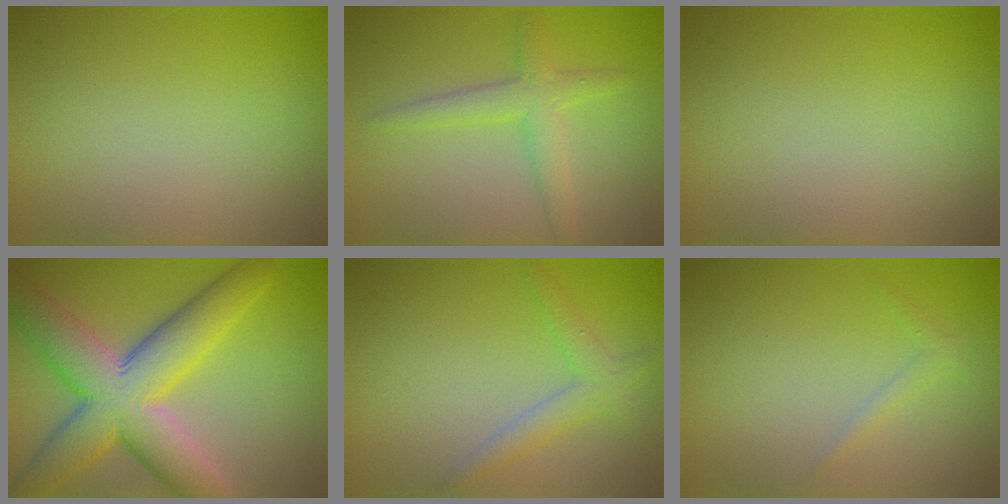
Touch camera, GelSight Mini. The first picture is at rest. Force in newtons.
{"total": 2.9, "press": 2.9, "slide": 0.1}
{"total": 0.0}
{"total": 10.9, "press": 10.9, "slide": 0.2}
{"total": 2.4, "press": 2.4, "slide": 0.2}
{"total": 0.9, "press": 0.9, "slide": 0.0}